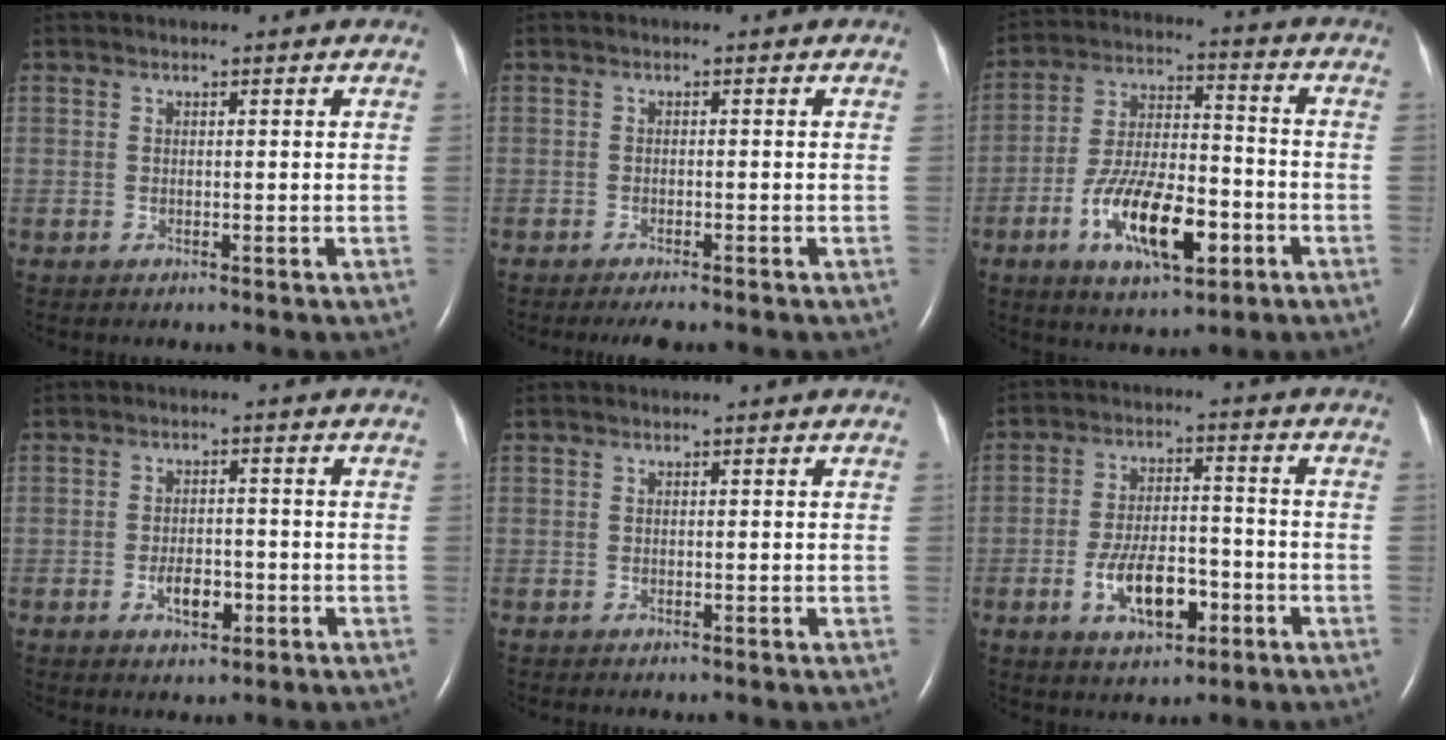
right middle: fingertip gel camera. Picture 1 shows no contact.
{"total": 3.0, "force": [-2.5, 0.5, 1.7], "torque": [-0.025, -0.006, -0.035]}
{"total": 14.1, "force": [-5.7, 4.9, 11.9], "torque": [-0.226, 0.004, -0.095]}
{"total": 4.0, "force": [-1.6, 1.9, 3.1], "torque": [-0.057, 0.002, -0.023]}
{"total": 0.0}
{"total": 9.1, "force": [-3.6, 4.0, 7.3], "torque": [-0.140, 0.005, -0.059]}